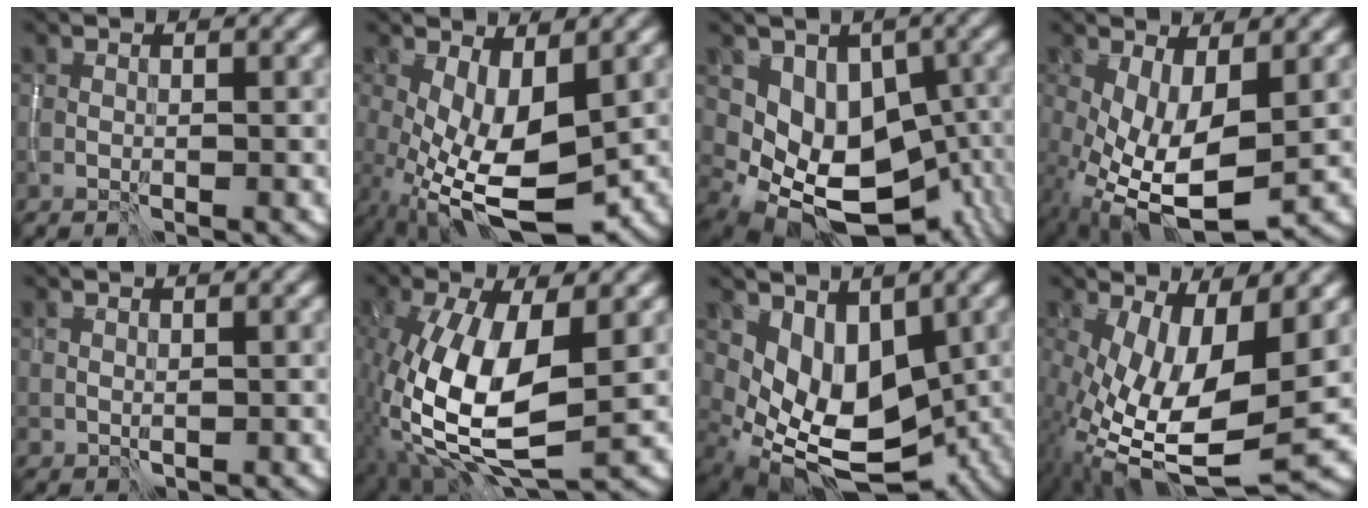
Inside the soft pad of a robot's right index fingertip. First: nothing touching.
{"total": 7.4, "force": [-1.4, 3.0, 6.6], "torque": [-0.143, -0.016, -0.020]}
{"total": 11.9, "force": [-1.5, 9.1, 7.4], "torque": [-0.092, -0.018, 0.007]}
{"total": 8.6, "force": [-1.9, 3.8, 7.4], "torque": [-0.158, -0.019, -0.023]}
{"total": 0.6, "force": [0.4, 0.5, 0.2], "torque": [-0.004, -0.001, 0.012]}
{"total": 11.2, "force": [-1.1, 5.3, 9.8], "torque": [-0.216, -0.010, -0.020]}
{"total": 8.2, "force": [0.2, 5.6, 5.9], "torque": [-0.101, -0.026, 0.016]}
{"total": 12.1, "force": [-1.5, 5.3, 10.8], "torque": [-0.217, -0.030, -0.015]}